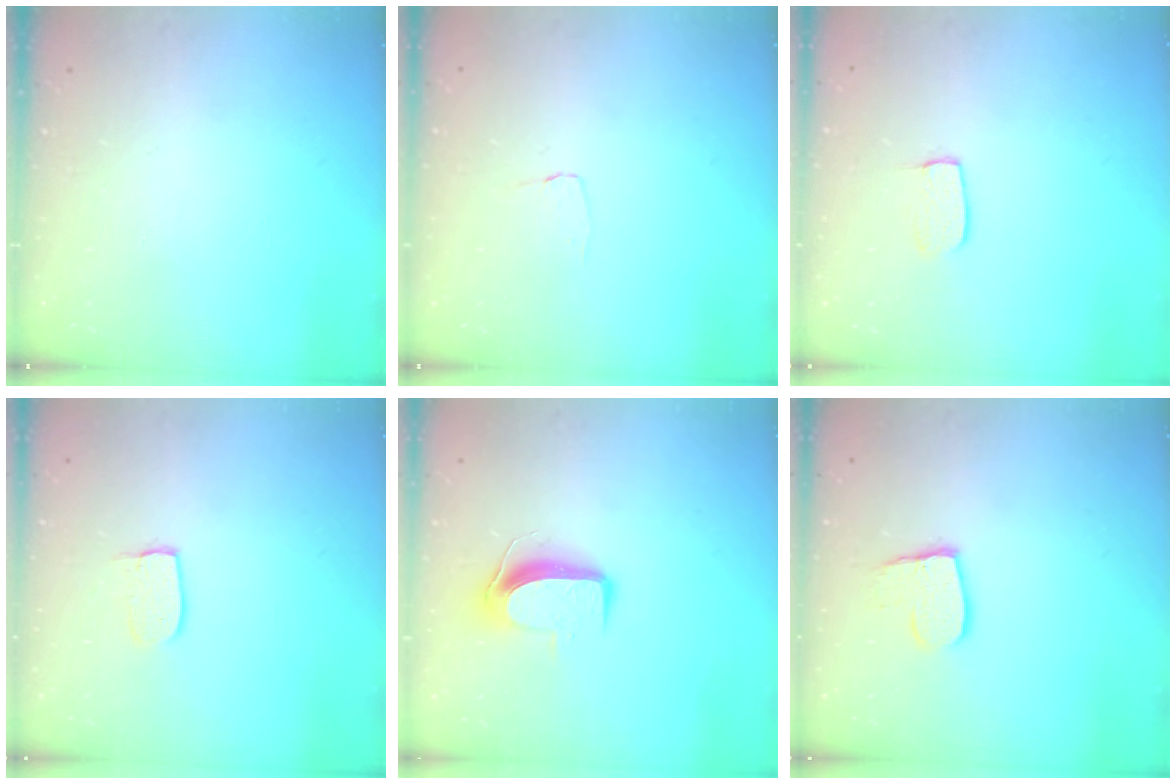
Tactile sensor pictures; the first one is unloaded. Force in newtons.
{"total": 2.9, "press": 2.8, "slide": 0.3}
{"total": 5.6, "press": 5.6, "slide": 0.2}
{"total": 5.8, "press": 5.8, "slide": 0.4}
{"total": 8.8, "press": 8.8, "slide": 0.6}
{"total": 10.1, "press": 10.0, "slide": 0.7}